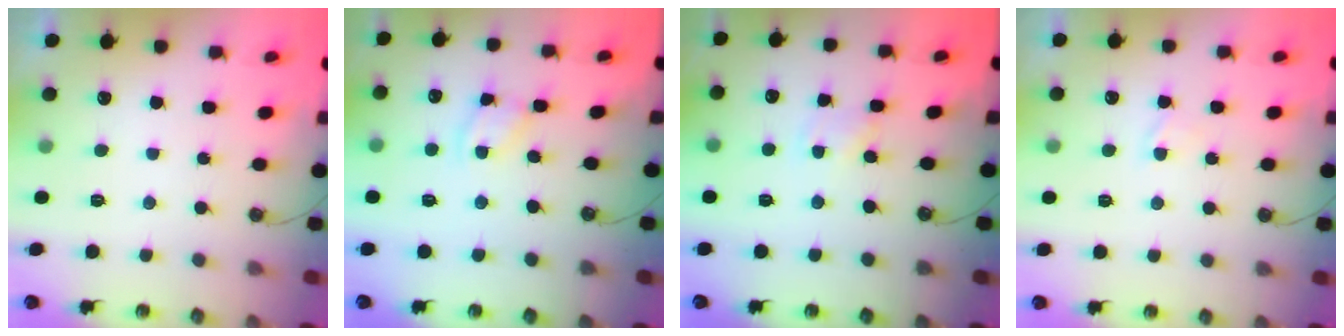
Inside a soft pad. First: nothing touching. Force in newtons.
{"total": 2.8, "press": 2.8, "slide": 0.3}
{"total": 1.1, "press": 1.1, "slide": 0.2}
{"total": 1.5, "press": 1.5, "slide": 0.3}